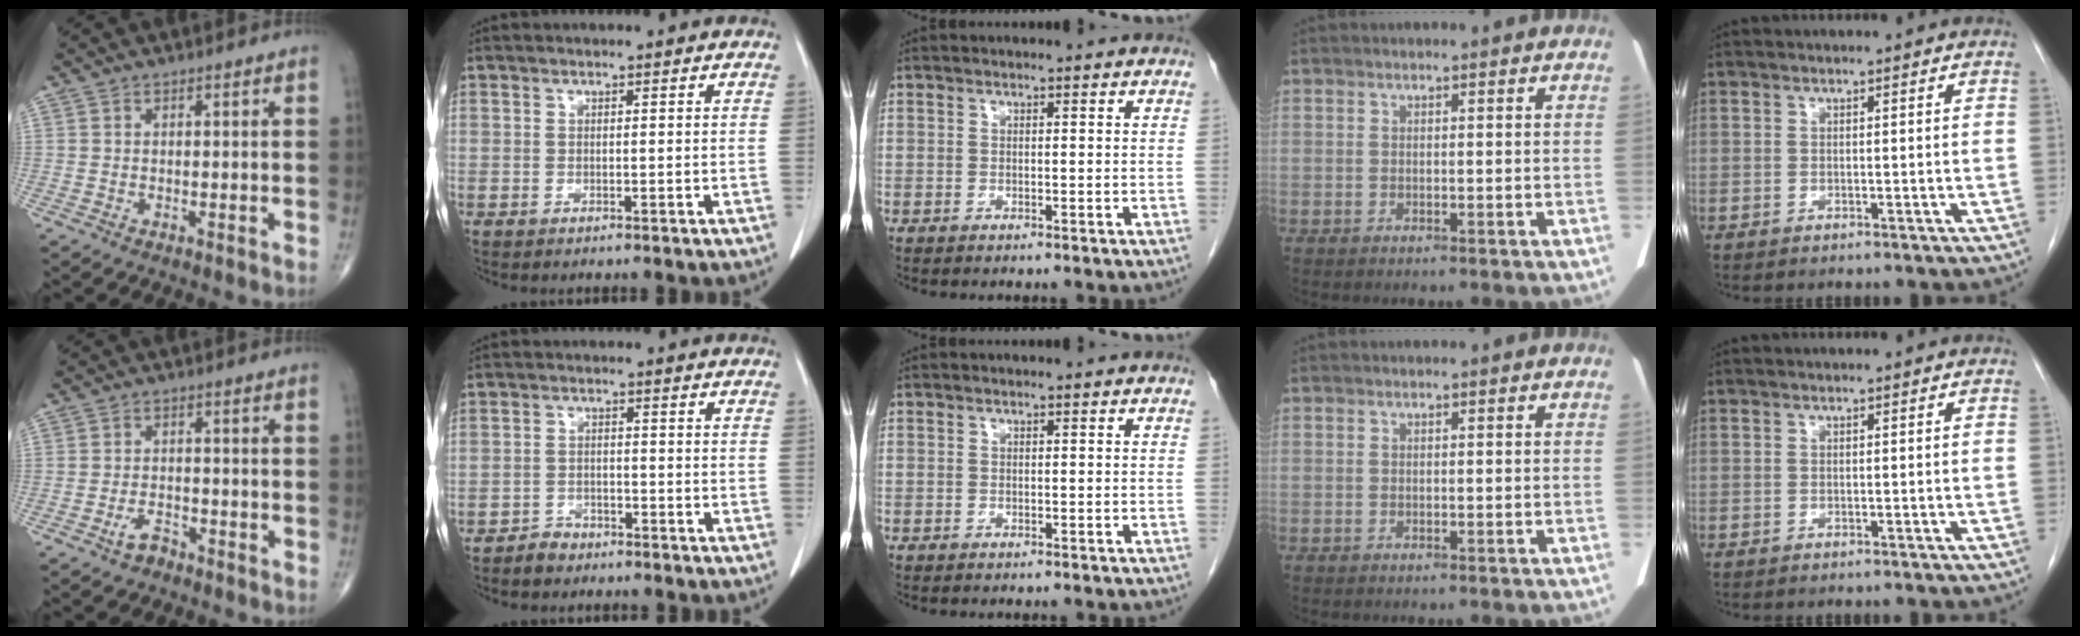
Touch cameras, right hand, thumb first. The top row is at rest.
{"thumb": {"total": 2.9, "force": [-2.1, 1.4, 1.4], "torque": [-0.027, 0.012, -0.037]}, "index": {"total": 2.6, "force": [-2.2, 1.4, 0.3], "torque": [-0.011, 0.004, -0.037]}}